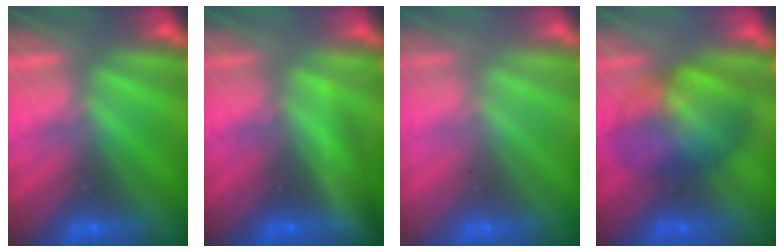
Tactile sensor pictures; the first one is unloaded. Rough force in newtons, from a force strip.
{"total": 3.4}
{"total": 2.8}
{"total": 8.0}